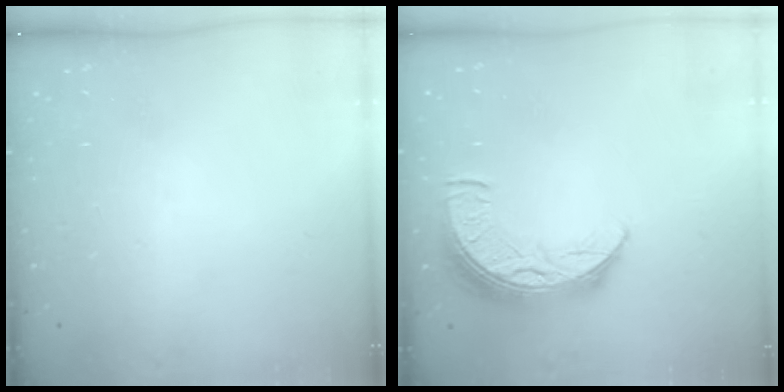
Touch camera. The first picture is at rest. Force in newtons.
{"total": 13.7, "press": 13.7, "slide": 1.0}